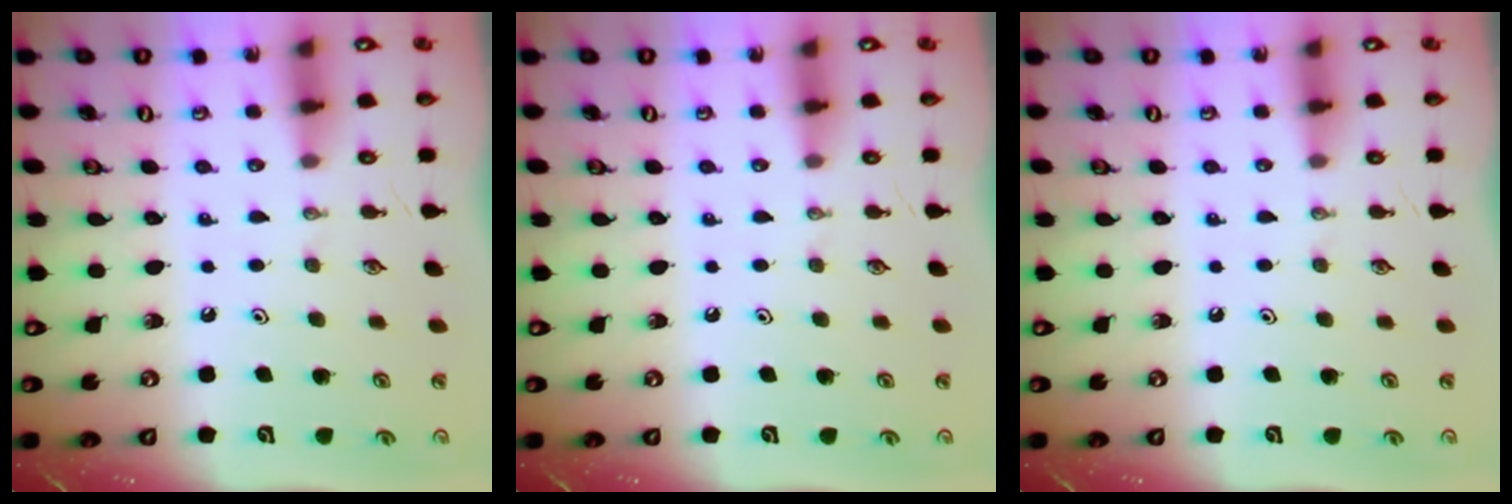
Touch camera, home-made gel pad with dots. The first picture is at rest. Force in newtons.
{"total": 0.0}
{"total": 0.0}